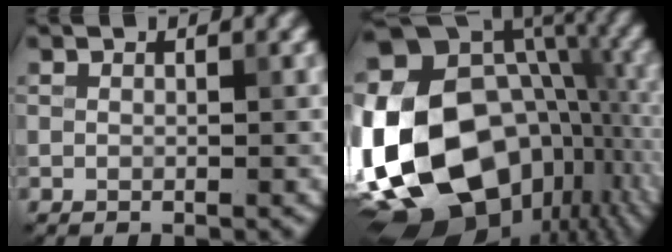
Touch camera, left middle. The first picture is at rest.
{"total": 22.6, "force": [-4.5, 16.6, 14.6], "torque": [-0.289, -0.013, -0.069]}